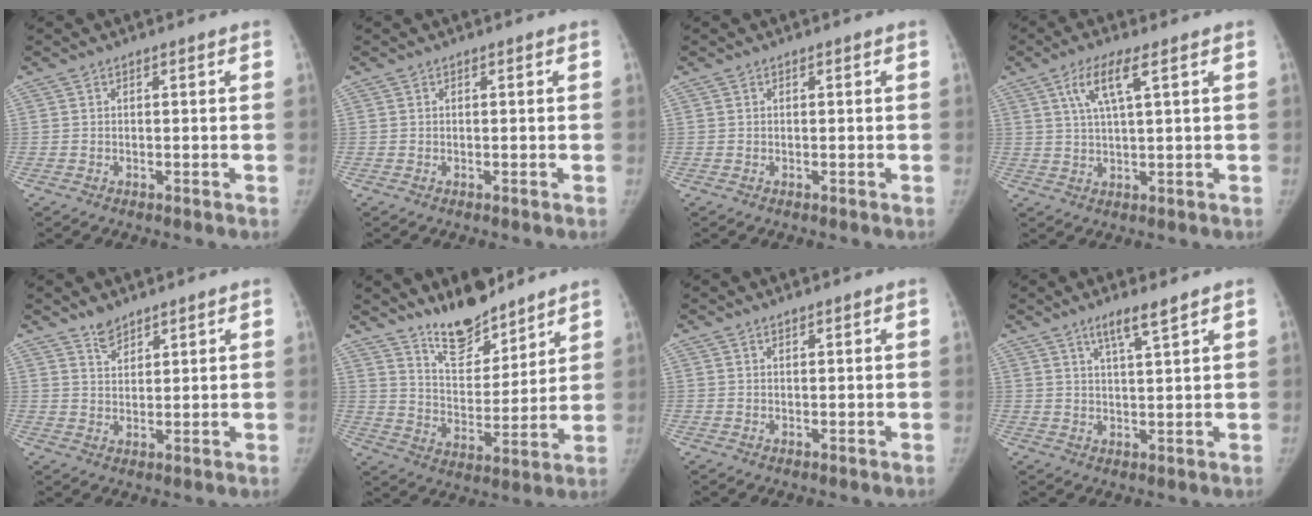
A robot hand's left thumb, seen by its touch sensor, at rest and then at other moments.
{"total": 0.0}
{"total": 0.0}
{"total": 6.5, "force": [2.9, 1.0, 5.8], "torque": [-0.126, -0.002, 0.058]}
{"total": 3.4, "force": [2.9, 1.5, 1.0], "torque": [0.000, -0.020, 0.053]}
{"total": 11.9, "force": [10.2, 4.4, 4.1], "torque": [-0.033, -0.076, 0.182]}
{"total": 0.7, "force": [0.6, 0.2, 0.3], "torque": [0.001, -0.003, 0.011]}
{"total": 4.6, "force": [3.2, 0.2, 3.3], "torque": [-0.054, -0.020, 0.059]}